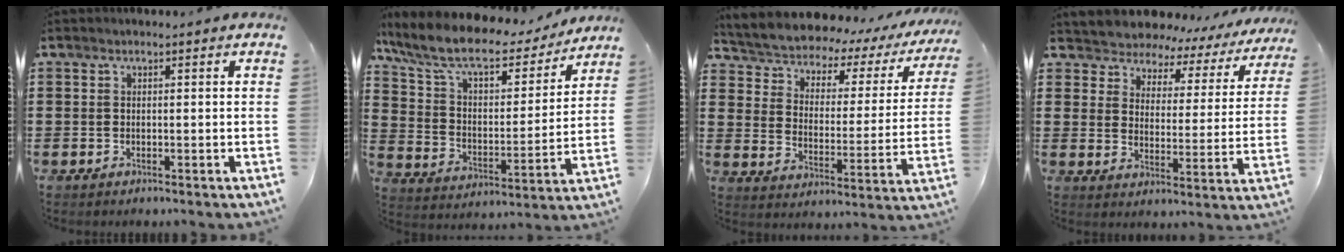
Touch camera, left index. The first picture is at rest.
{"total": 9.6, "force": [7.8, 2.7, 5.0], "torque": [-0.128, -0.041, 0.134]}
{"total": 3.6, "force": [3.4, 1.2, 0.7], "torque": [-0.042, -0.036, 0.047]}
{"total": 4.5, "force": [4.3, 1.1, -0.1], "torque": [-0.030, -0.035, 0.070]}